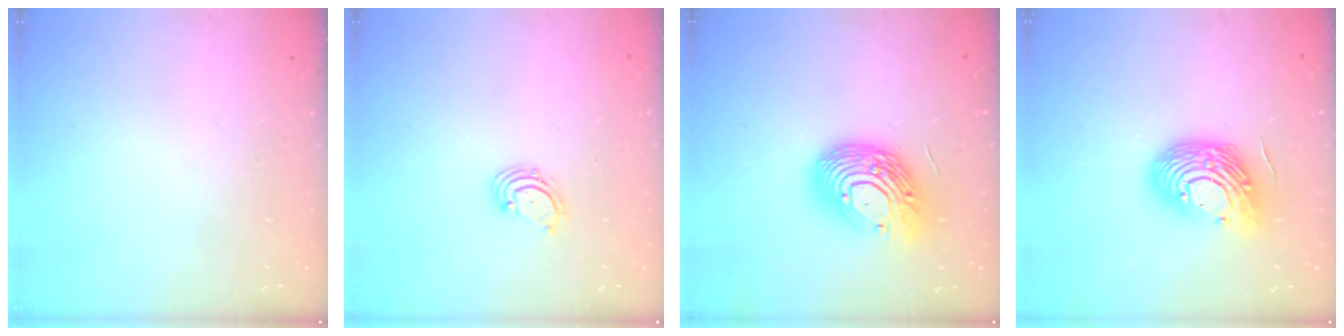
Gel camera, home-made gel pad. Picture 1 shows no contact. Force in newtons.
{"total": 1.9, "press": 1.8, "slide": 0.2}
{"total": 17.8, "press": 17.7, "slide": 1.4}
{"total": 15.4, "press": 15.3, "slide": 1.4}